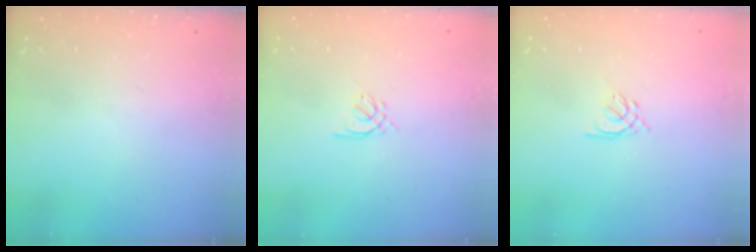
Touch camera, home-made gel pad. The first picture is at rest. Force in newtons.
{"total": 1.2, "press": 1.0, "slide": 0.5}
{"total": 1.6, "press": 1.5, "slide": 0.6}